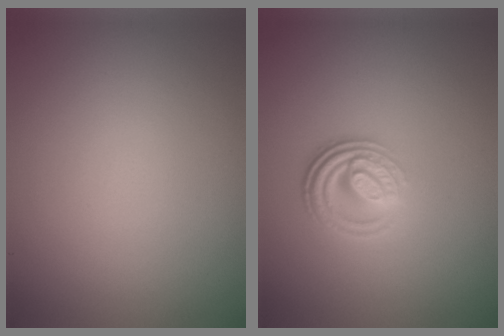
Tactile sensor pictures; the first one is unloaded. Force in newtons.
{"total": 3.9, "press": 2.7, "slide": 2.7}